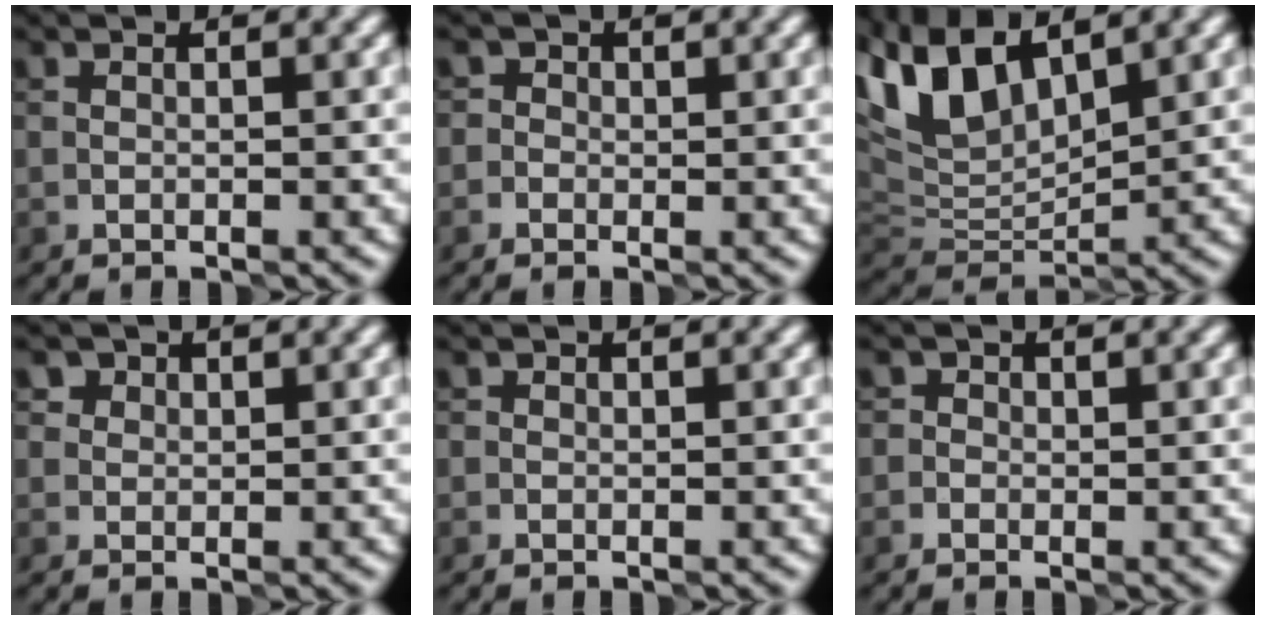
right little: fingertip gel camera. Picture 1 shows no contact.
{"total": 2.1, "force": [0.6, 1.9, 0.7], "torque": [0.013, 0.014, -0.016]}
{"total": 9.1, "force": [5.6, 3.9, 6.0], "torque": [-0.144, 0.019, 0.104]}
{"total": 3.4, "force": [2.1, 2.3, 1.3], "torque": [-0.030, 0.003, 0.030]}
{"total": 0.0}
{"total": 1.8, "force": [0.6, 1.5, 0.6], "torque": [0.010, 0.009, -0.011]}